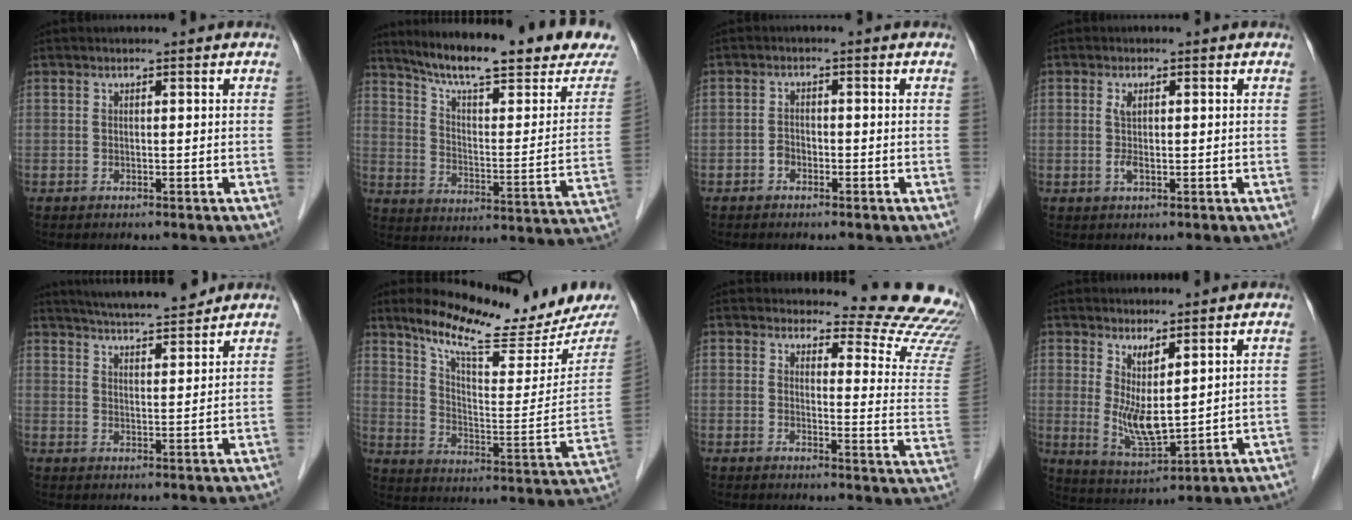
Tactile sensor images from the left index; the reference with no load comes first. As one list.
[{"total": 24.1, "force": [20.6, 2.4, 12.2], "torque": [-0.185, -0.047, 0.280]}, {"total": 1.6, "force": [-0.9, 1.1, 0.7], "torque": [-0.010, 0.005, -0.017]}, {"total": 2.1, "force": [0.1, 0.7, 1.9], "torque": [-0.044, -0.001, 0.003]}, {"total": 11.3, "force": [10.3, 1.0, 4.4], "torque": [-0.073, 0.013, 0.155]}, {"total": 17.4, "force": [15.8, 0.8, 7.1], "torque": [-0.121, -0.063, 0.236]}, {"total": 17.1, "force": [16.8, 2.3, 2.6], "torque": [-0.003, -0.130, 0.155]}, {"total": 6.3, "force": [1.9, 1.6, 5.8], "torque": [-0.119, -0.023, 0.052]}]